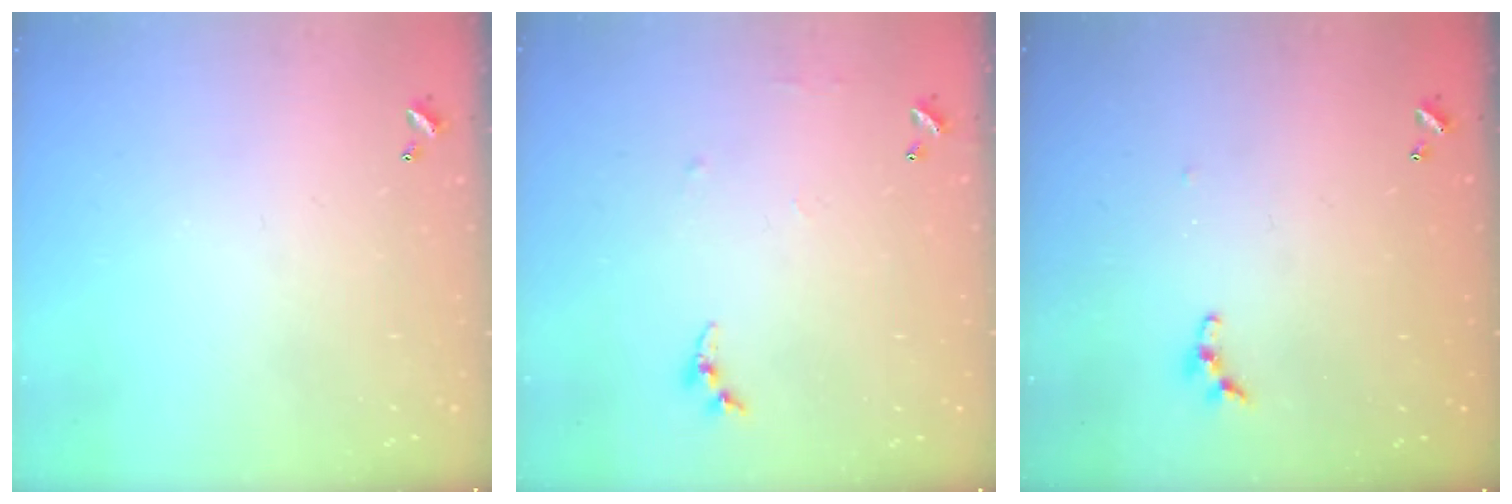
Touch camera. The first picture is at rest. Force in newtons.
{"total": 4.5, "press": 4.5, "slide": 0.5}
{"total": 5.5, "press": 5.5, "slide": 0.6}